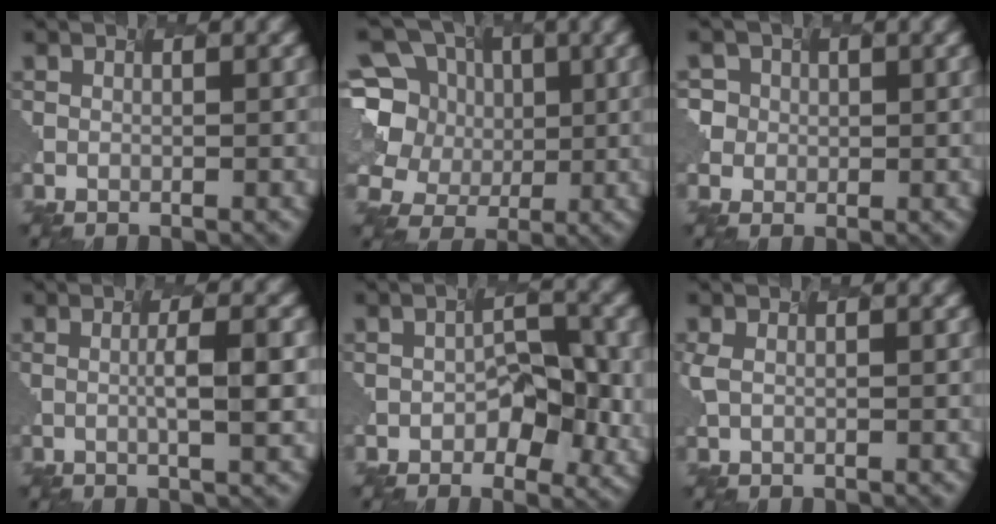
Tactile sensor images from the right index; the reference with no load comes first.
{"total": 8.4, "force": [1.4, 7.6, 3.4], "torque": [-0.087, 0.026, -0.003]}
{"total": 2.4, "force": [0.5, 2.4, -0.1], "torque": [-0.001, 0.003, 0.021]}
{"total": 2.9, "force": [-0.3, 0.3, 2.9], "torque": [-0.044, 0.005, 0.002]}
{"total": 4.2, "force": [-1.1, 2.6, 3.1], "torque": [-0.052, -0.005, -0.009]}
{"total": 0.8, "force": [0.2, 0.3, 0.7], "torque": [-0.021, 0.003, 0.012]}